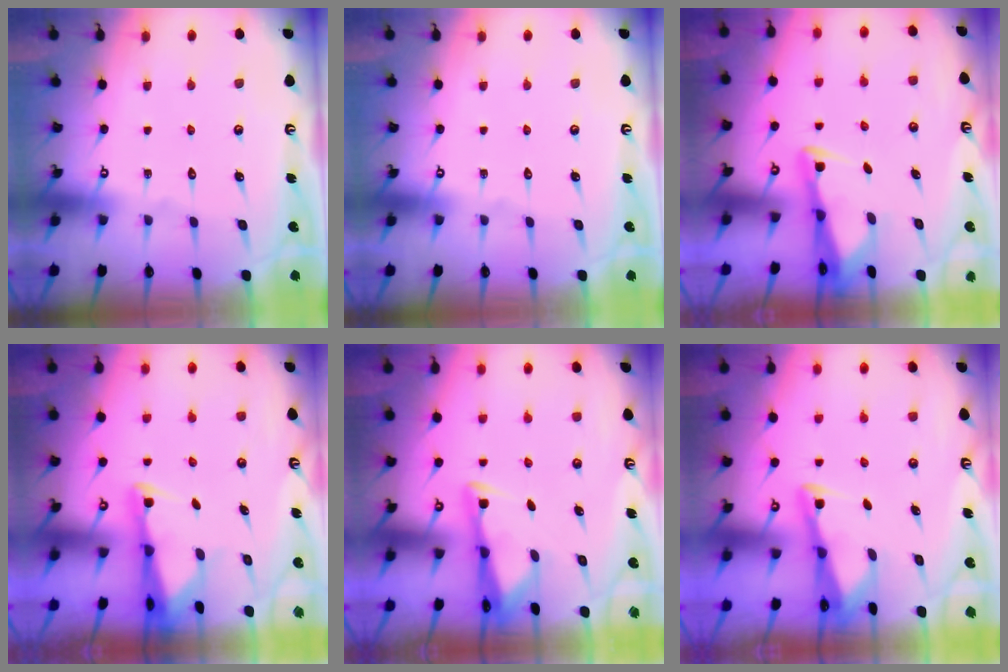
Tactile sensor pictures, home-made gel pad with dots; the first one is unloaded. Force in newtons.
{"total": 0.0}
{"total": 2.5, "press": 2.5, "slide": 0.5}
{"total": 2.5, "press": 2.5, "slide": 0.5}
{"total": 2.9, "press": 2.9, "slide": 0.1}
{"total": 2.9, "press": 2.9, "slide": 0.3}